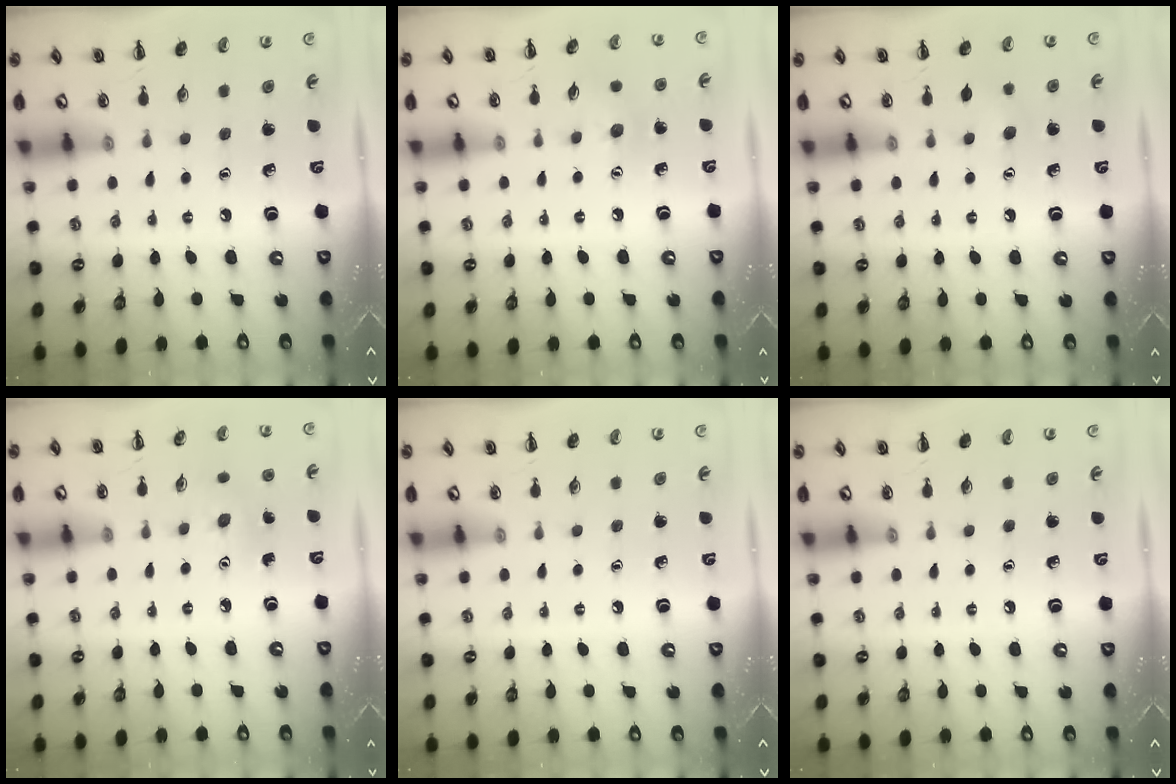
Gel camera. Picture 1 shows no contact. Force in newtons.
{"total": 6.2, "press": 6.2, "slide": 1.1}
{"total": 4.7, "press": 4.5, "slide": 1.3}
{"total": 4.0, "press": 3.8, "slide": 1.1}
{"total": 0.0}
{"total": 0.0}